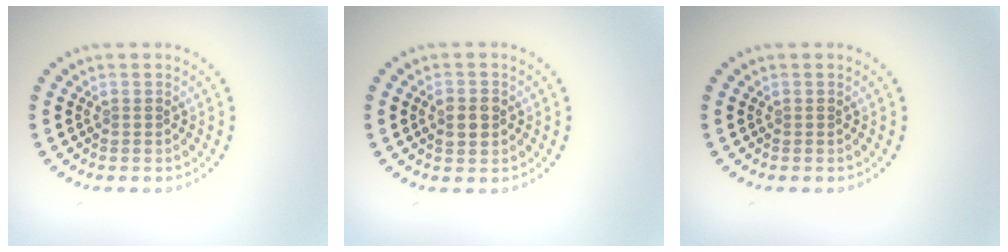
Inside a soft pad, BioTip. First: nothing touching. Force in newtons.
{"total": 2.4, "press": 2.3, "slide": 0.1}
{"total": 0.0}